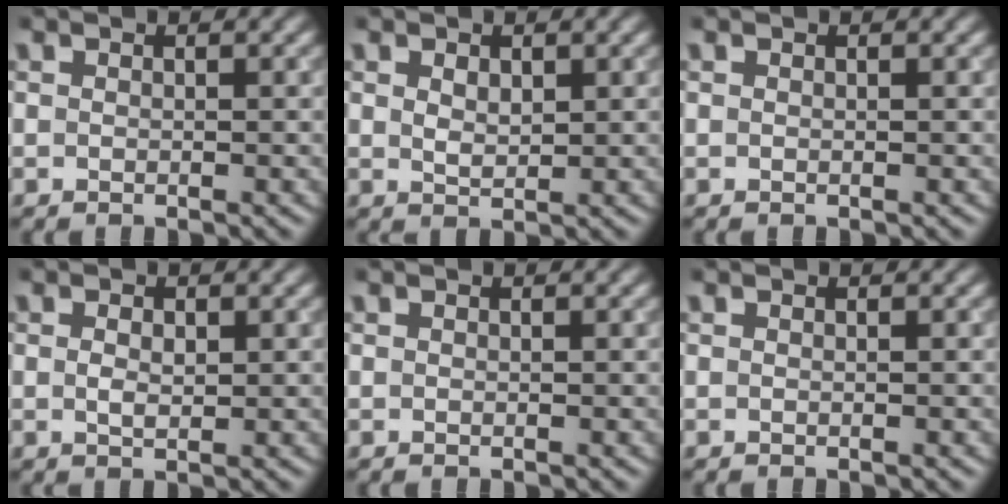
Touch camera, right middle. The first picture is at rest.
{"total": 1.6, "force": [0.7, 1.0, 1.0], "torque": [-0.019, -0.003, 0.016]}
{"total": 0.0}
{"total": 1.4, "force": [0.2, 0.8, 1.2], "torque": [-0.024, -0.002, 0.004]}
{"total": 0.0}
{"total": 0.0}